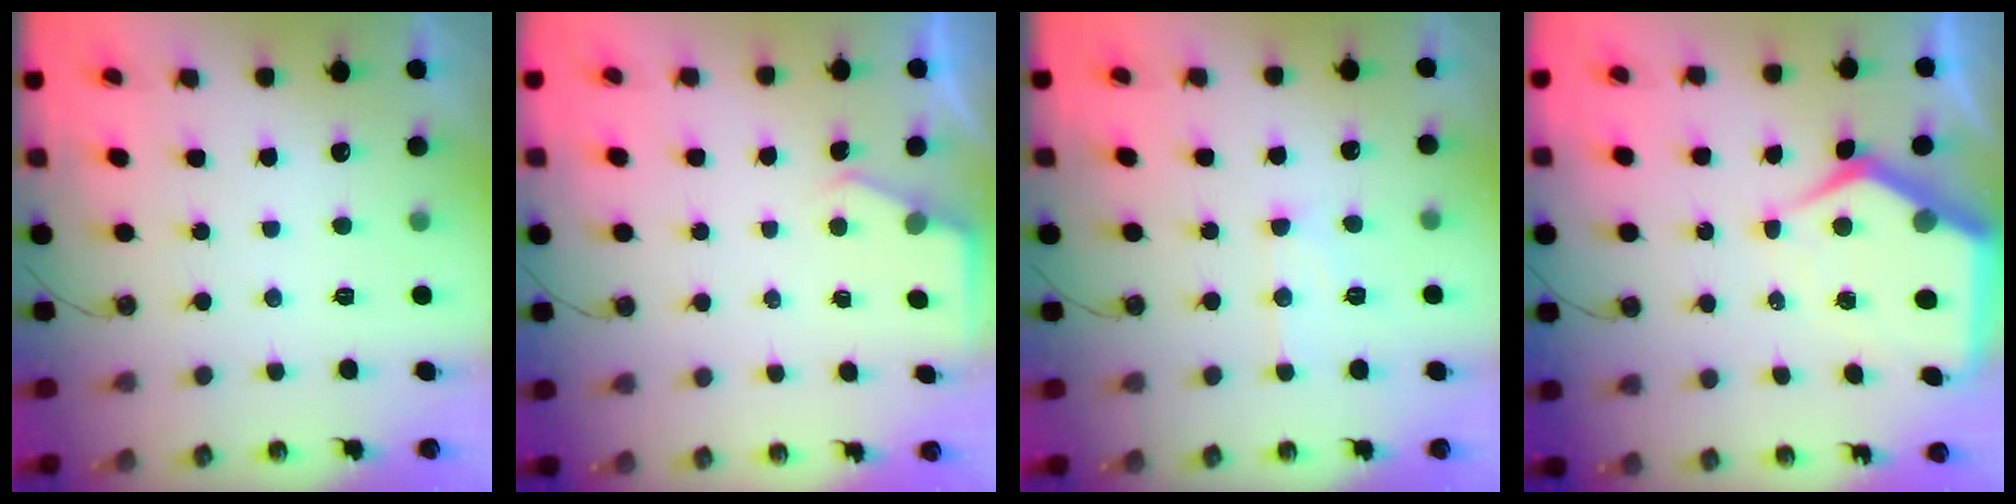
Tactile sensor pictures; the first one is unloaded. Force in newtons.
{"total": 2.8, "press": 2.8, "slide": 0.4}
{"total": 9.0, "press": 9.0, "slide": 0.8}
{"total": 12.0, "press": 12.0, "slide": 1.1}